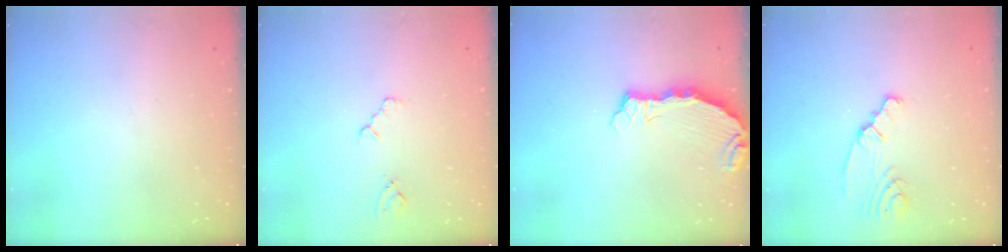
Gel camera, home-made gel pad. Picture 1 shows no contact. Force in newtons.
{"total": 2.3, "press": 2.2, "slide": 0.4}
{"total": 5.8, "press": 5.4, "slide": 2.3}
{"total": 2.5, "press": 2.5, "slide": 0.3}